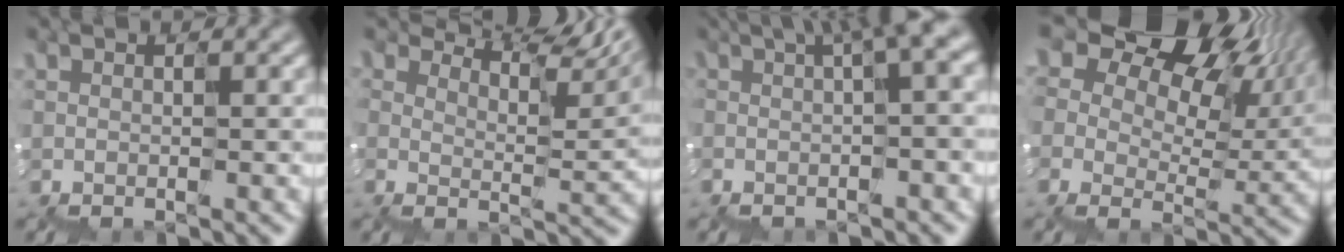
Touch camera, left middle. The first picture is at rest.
{"total": 7.6, "force": [6.8, 1.1, 3.2], "torque": [-0.062, 0.008, 0.109]}
{"total": 6.1, "force": [1.1, 1.5, 5.8], "torque": [-0.063, 0.014, 0.017]}
{"total": 13.9, "force": [7.0, 9.3, 7.6], "torque": [-0.139, 0.027, 0.131]}